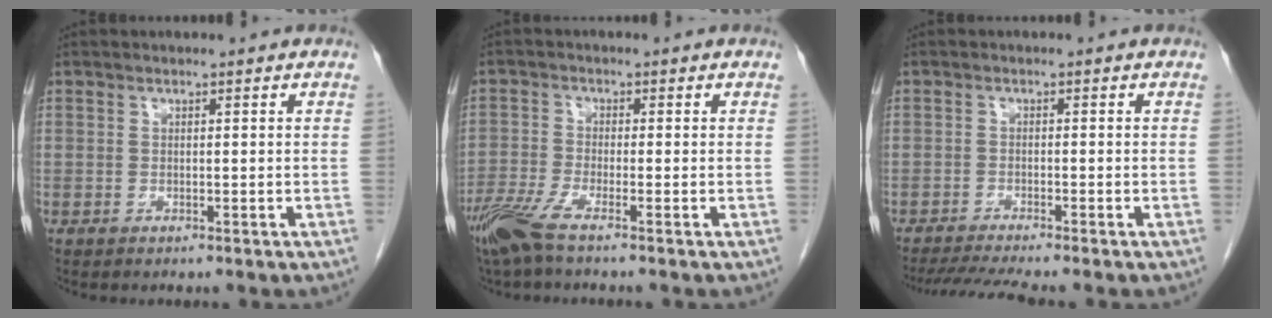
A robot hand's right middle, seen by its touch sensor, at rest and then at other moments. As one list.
[{"total": 5.3, "force": [-3.8, 0.0, 3.6], "torque": [-0.082, -0.016, -0.083]}, {"total": 6.0, "force": [-5.3, -0.9, 2.8], "torque": [-0.044, -0.018, -0.088]}]